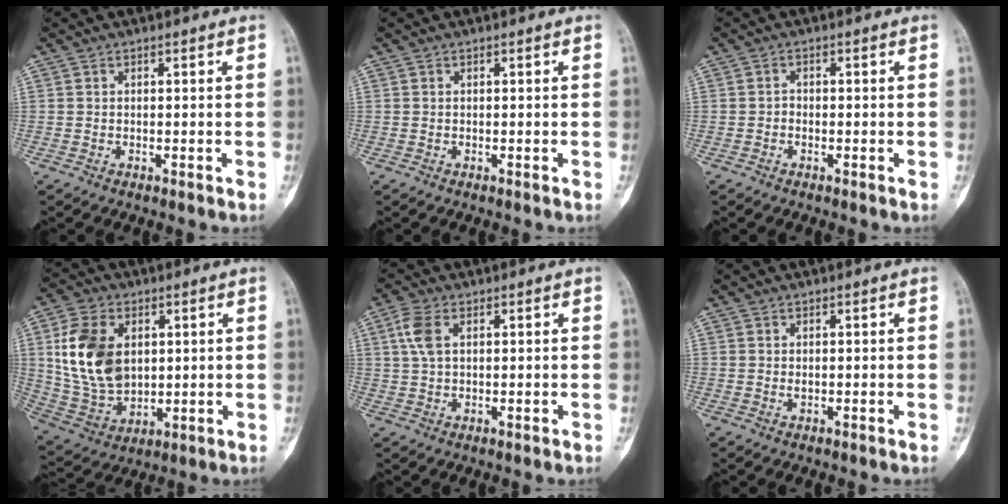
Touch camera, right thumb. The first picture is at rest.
{"total": 0.0}
{"total": 1.0, "force": [-0.6, 0.7, 0.5], "torque": [-0.005, 0.006, -0.015]}
{"total": 15.5, "force": [3.0, 10.5, 11.1], "torque": [-0.200, -0.008, 0.069]}
{"total": 4.9, "force": [1.6, 2.6, 3.8], "torque": [-0.091, 0.010, 0.031]}
{"total": 0.5, "force": [0.1, 0.3, 0.4], "torque": [-0.008, 0.000, 0.001]}